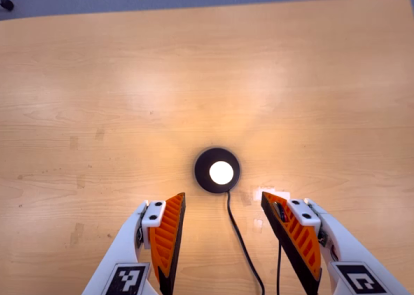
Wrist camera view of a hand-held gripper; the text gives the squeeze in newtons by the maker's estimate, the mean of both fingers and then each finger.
{"total": 0.0}